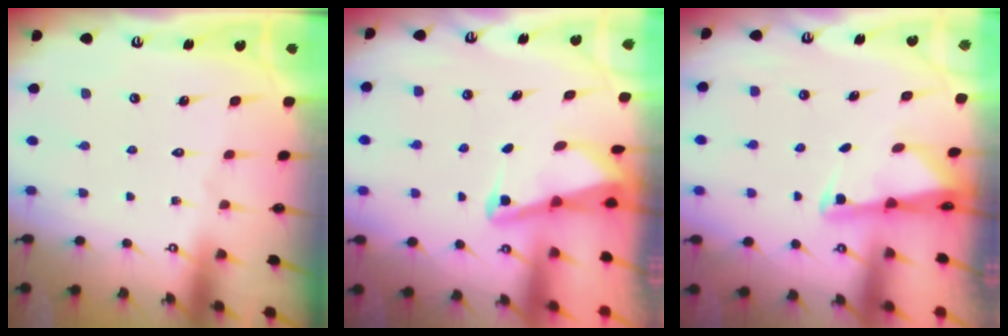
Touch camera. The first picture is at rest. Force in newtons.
{"total": 2.3, "press": 2.2, "slide": 0.2}
{"total": 2.0, "press": 2.0, "slide": 0.3}